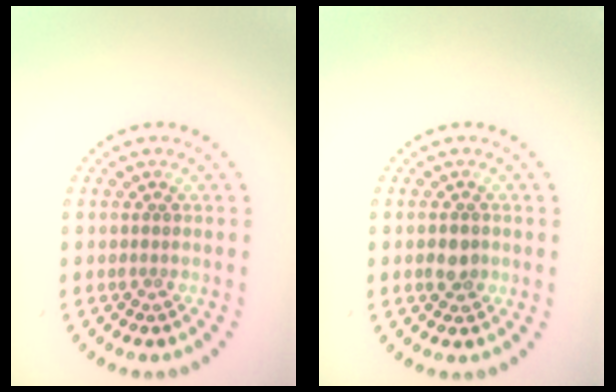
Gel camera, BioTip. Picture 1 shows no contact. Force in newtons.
{"total": 1.7, "press": 1.6, "slide": 0.3}